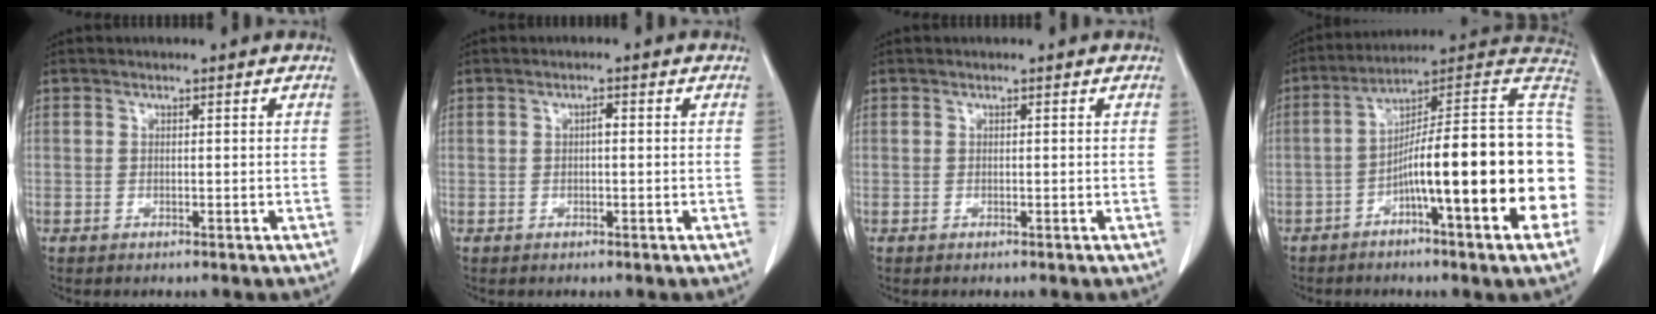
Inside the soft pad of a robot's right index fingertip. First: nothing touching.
{"total": 0.9, "force": [0.0, 0.3, 0.9], "torque": [-0.016, 0.003, -0.001]}
{"total": 0.0}
{"total": 21.7, "force": [-4.8, 1.0, 21.2], "torque": [-0.233, 0.029, -0.075]}